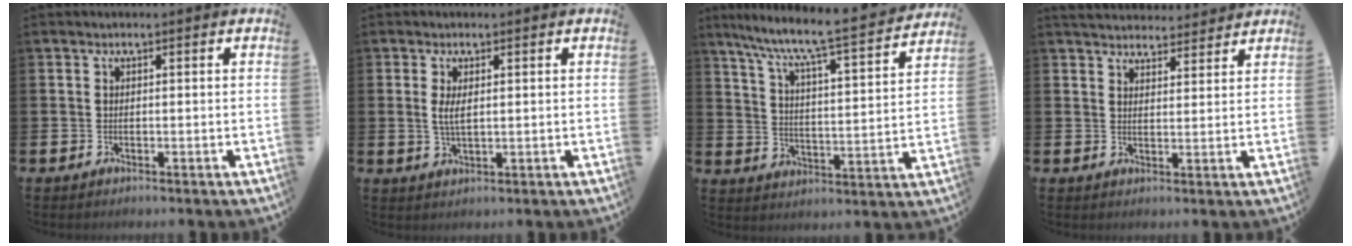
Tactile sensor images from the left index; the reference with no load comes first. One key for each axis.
{"total": 2.5, "fx": 0.9, "fy": 0.9, "fz": 2.2, "tx": -0.039, "ty": 0.001, "tz": 0.013}
{"total": 7.8, "fx": 7.1, "fy": 0.2, "fz": 3.1, "tx": -0.084, "ty": -0.063, "tz": 0.114}
{"total": 4.4, "fx": 4.3, "fy": 0.9, "fz": 0.1, "tx": -0.008, "ty": -0.025, "tz": 0.076}